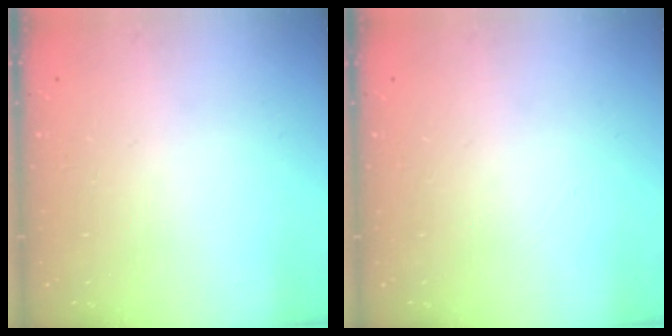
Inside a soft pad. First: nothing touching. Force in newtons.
{"total": 0.0}